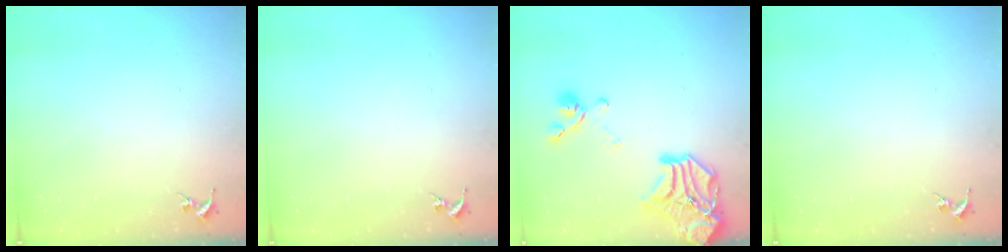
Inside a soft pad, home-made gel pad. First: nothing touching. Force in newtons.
{"total": 0.0}
{"total": 19.2, "press": 19.0, "slide": 2.5}
{"total": 0.0}